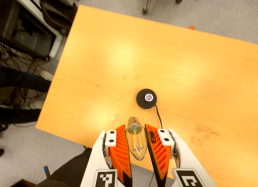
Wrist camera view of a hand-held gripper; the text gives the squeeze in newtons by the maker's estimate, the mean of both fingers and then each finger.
{"total": 12.6, "left": 13.4, "right": 11.8}